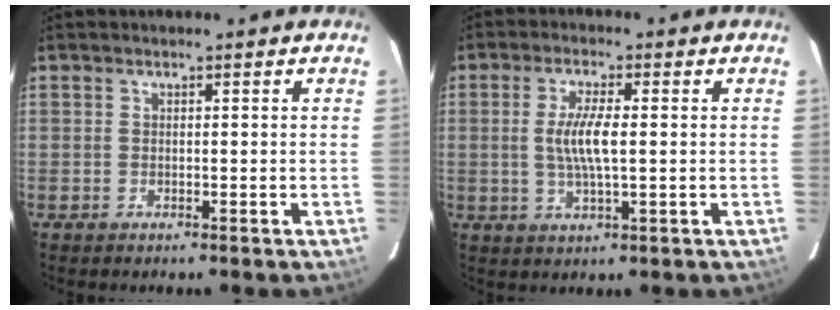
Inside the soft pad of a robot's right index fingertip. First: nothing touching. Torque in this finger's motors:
{"motor_torque": [0.99, 0.08, 0.52, 0.12]}